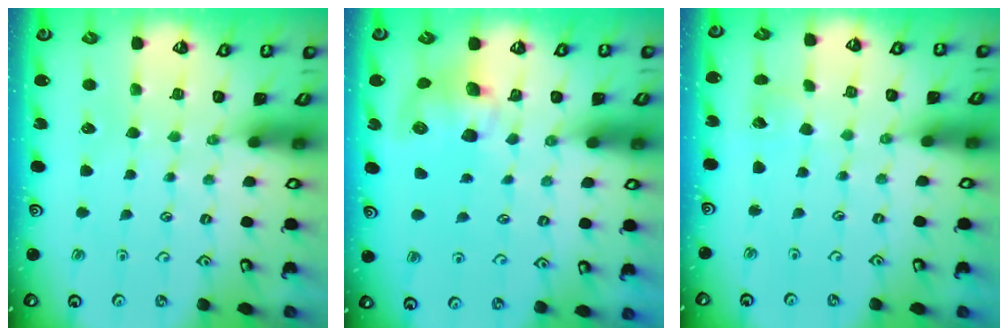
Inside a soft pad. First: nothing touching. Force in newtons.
{"total": 8.2, "press": 8.1, "slide": 1.1}
{"total": 4.2, "press": 4.1, "slide": 0.5}